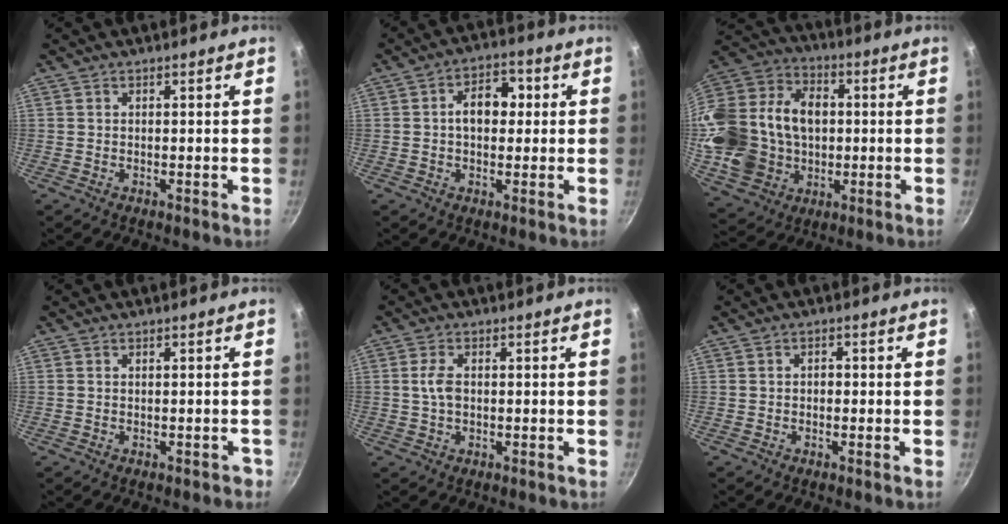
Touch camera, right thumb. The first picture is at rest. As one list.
[{"total": 7.8, "force": [0.8, 5.3, 5.6], "torque": [-0.048, 0.018, 0.002]}, {"total": 26.4, "force": [0.1, 20.6, 16.4], "torque": [-0.321, 0.041, 0.016]}, {"total": 1.0, "force": [-0.6, 0.6, 0.5], "torque": [0.004, 0.016, 0.003]}, {"total": 3.4, "force": [0.1, 2.1, 2.7], "torque": [-0.054, 0.008, 0.000]}, {"total": 1.3, "force": [-0.3, 1.0, 0.8], "torque": [-0.011, 0.007, -0.006]}]